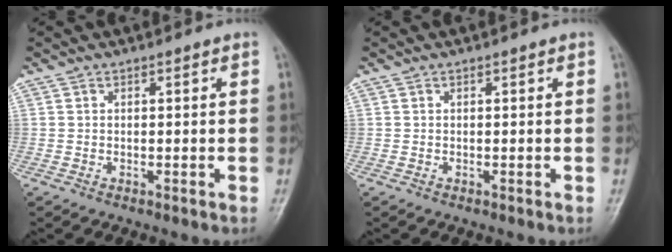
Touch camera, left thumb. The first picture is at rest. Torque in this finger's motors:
{"motor_torque": [0.01, 0.01, -0.04, -0.07, 0.00]}